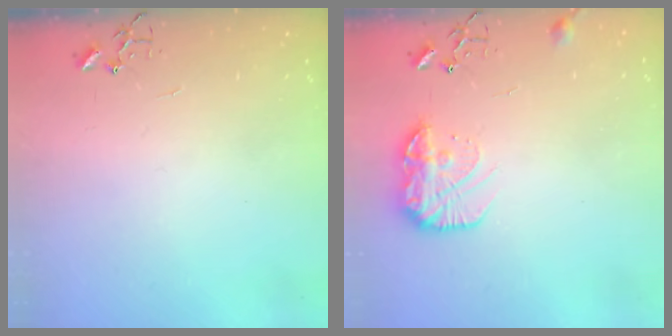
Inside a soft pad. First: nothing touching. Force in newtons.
{"total": 12.8, "press": 12.8, "slide": 0.7}